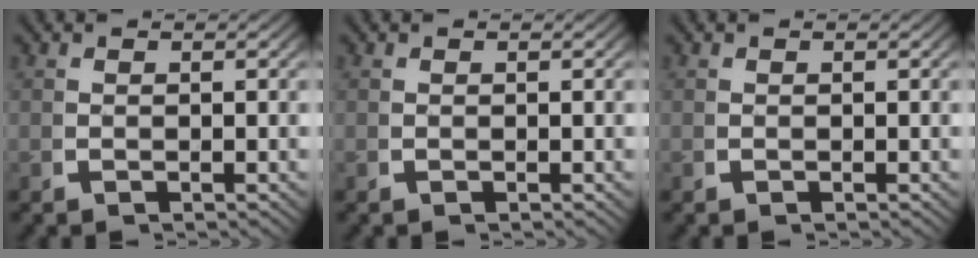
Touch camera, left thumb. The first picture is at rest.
{"total": 0.0}
{"total": 0.0}